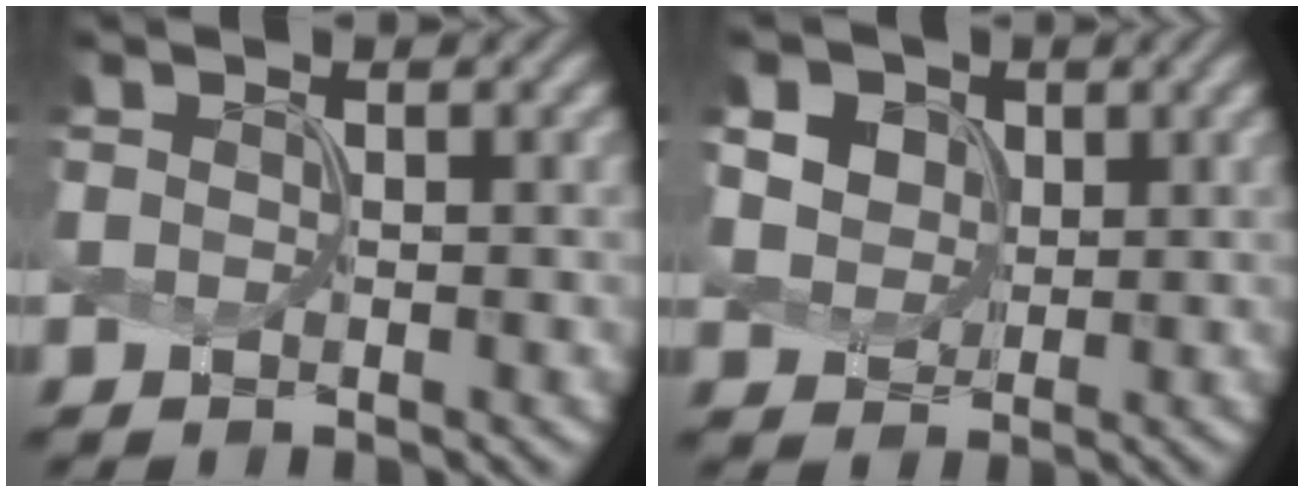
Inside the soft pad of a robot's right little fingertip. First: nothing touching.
{"total": 4.3, "force": [1.8, 3.6, 1.6], "torque": [-0.085, 0.007, 0.059]}